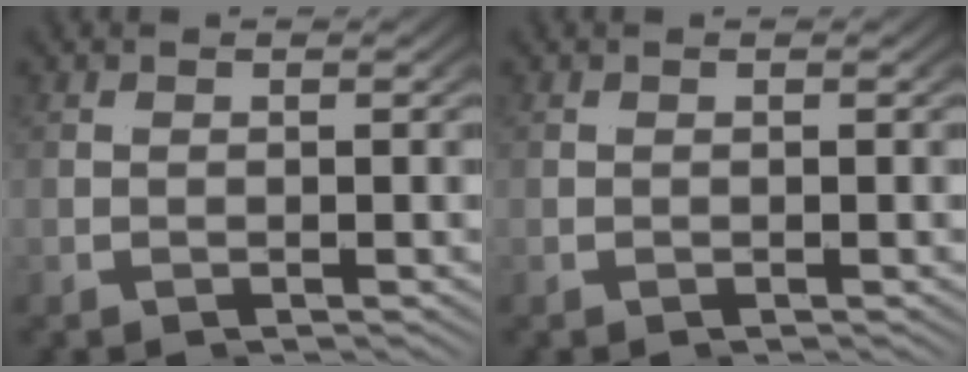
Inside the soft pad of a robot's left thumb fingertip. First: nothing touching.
{"total": 0.0}